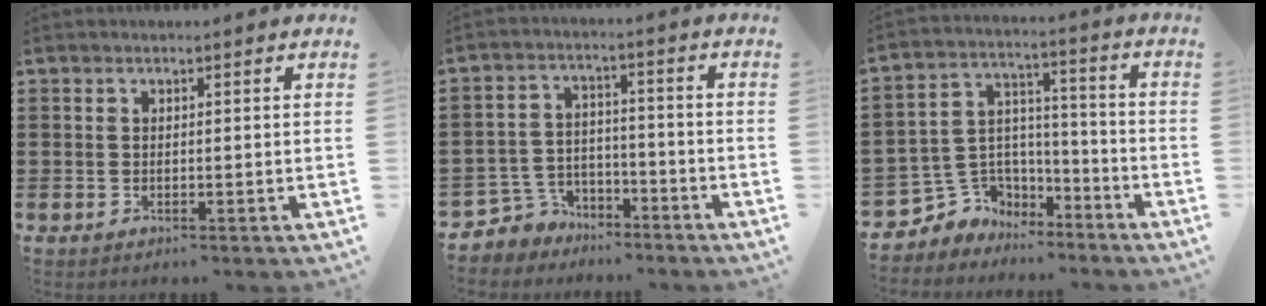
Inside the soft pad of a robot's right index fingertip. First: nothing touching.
{"total": 4.7, "force": [-3.9, 2.5, 0.3], "torque": [-0.031, 0.006, -0.084]}
{"total": 5.7, "force": [-2.9, 4.9, 0.3], "torque": [-0.045, -0.002, -0.058]}